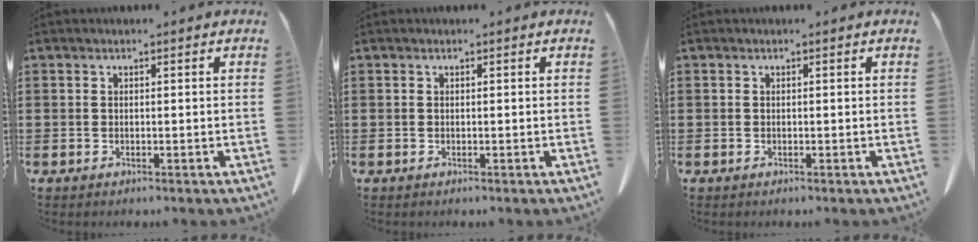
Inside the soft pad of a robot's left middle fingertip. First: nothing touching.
{"total": 0.0}
{"total": 0.0}